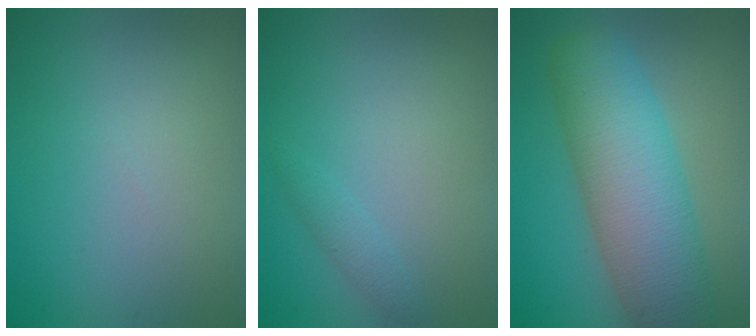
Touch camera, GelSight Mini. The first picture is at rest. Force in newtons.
{"total": 1.0, "press": 1.0, "slide": 0.1}
{"total": 9.5, "press": 9.5, "slide": 0.3}